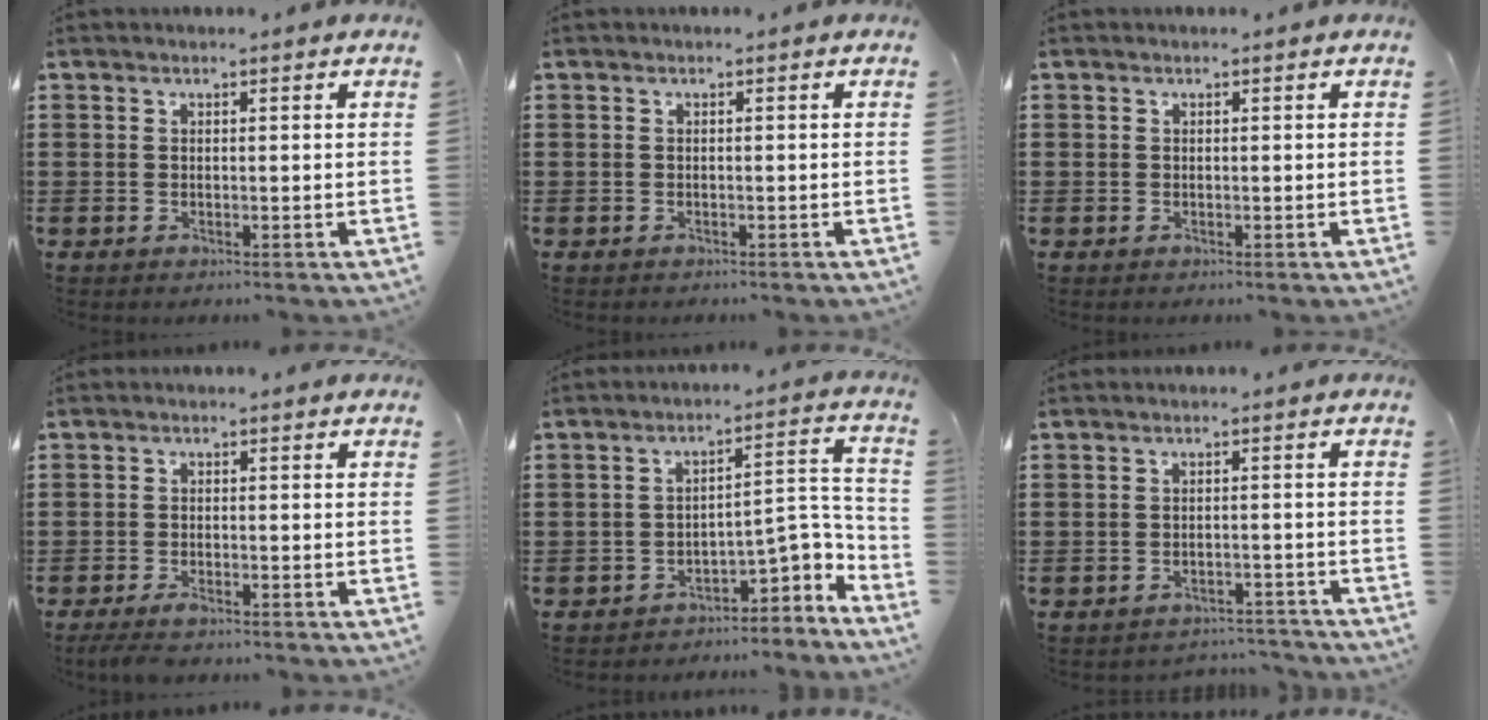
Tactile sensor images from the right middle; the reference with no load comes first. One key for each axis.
{"total": 0.0}
{"total": 0.0}
{"total": 1.9, "fx": -1.5, "fy": 0.3, "fz": 1.2, "tx": -0.038, "ty": -0.007, "tz": -0.032}
{"total": 4.8, "fx": -3.8, "fy": 1.9, "fz": 2.3, "tx": -0.026, "ty": -0.015, "tz": -0.081}
{"total": 2.3, "fx": -2.3, "fy": 0.2, "fz": 0.1, "tx": -0.009, "ty": -0.002, "tz": -0.049}